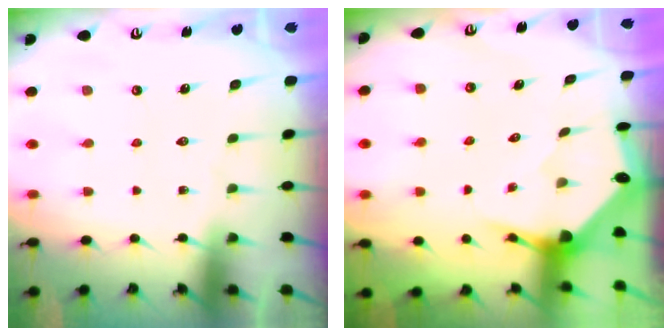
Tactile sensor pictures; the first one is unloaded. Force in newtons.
{"total": 3.6, "press": 3.6, "slide": 0.5}